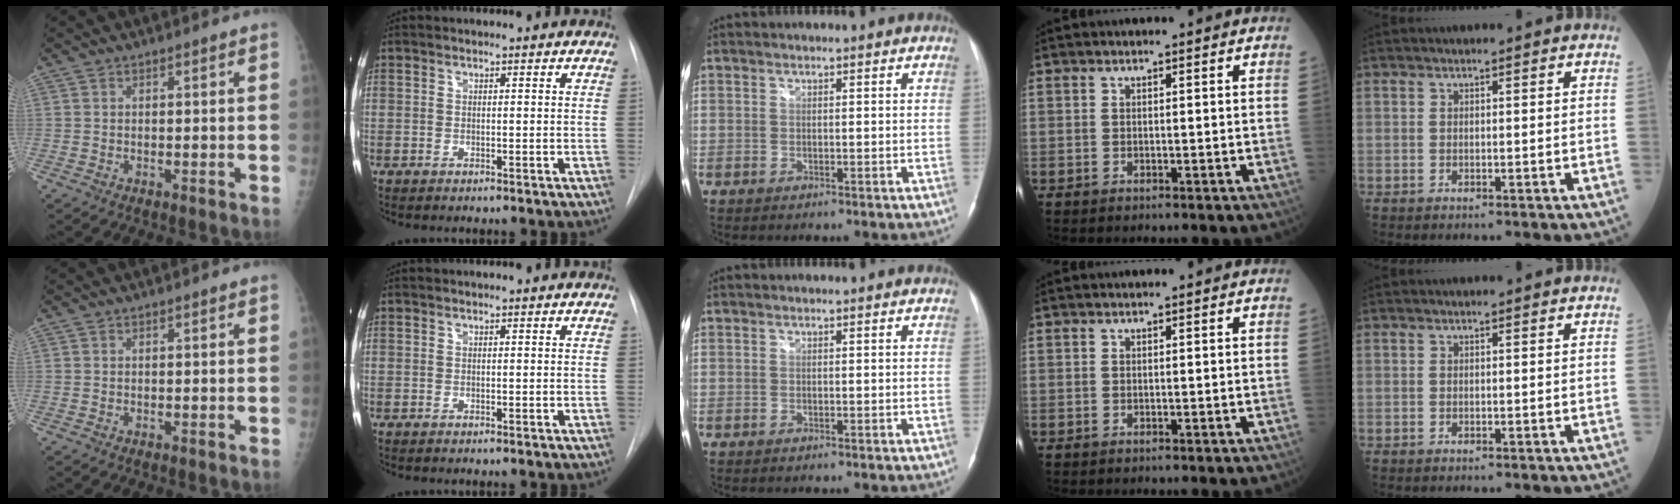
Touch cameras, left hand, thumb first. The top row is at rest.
{}